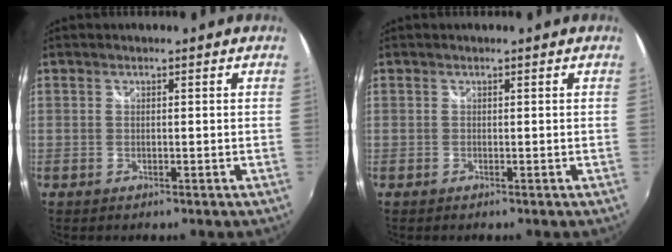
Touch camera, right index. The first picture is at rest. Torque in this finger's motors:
{"motor_torque": [0.34, 0.04, 0.13, 0.01]}